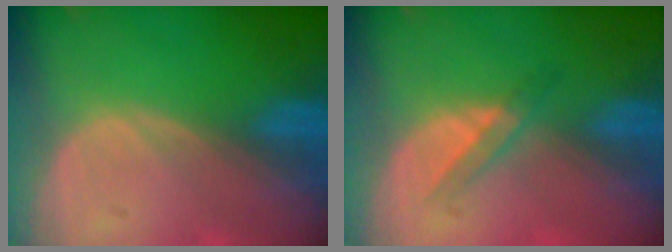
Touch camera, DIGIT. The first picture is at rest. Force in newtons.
{"total": 2.6, "press": 2.4, "slide": 1.0}